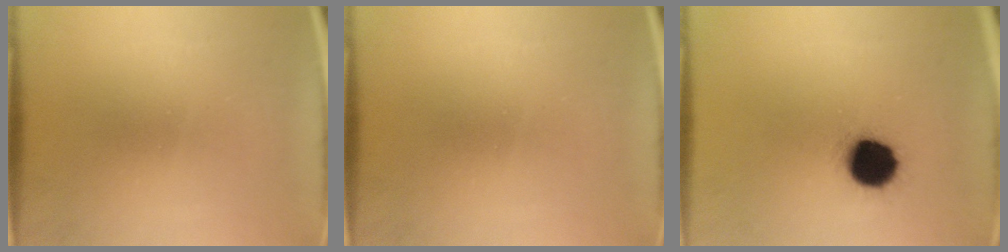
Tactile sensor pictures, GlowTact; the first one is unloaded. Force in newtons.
{"total": 0.0}
{"total": 12.3}